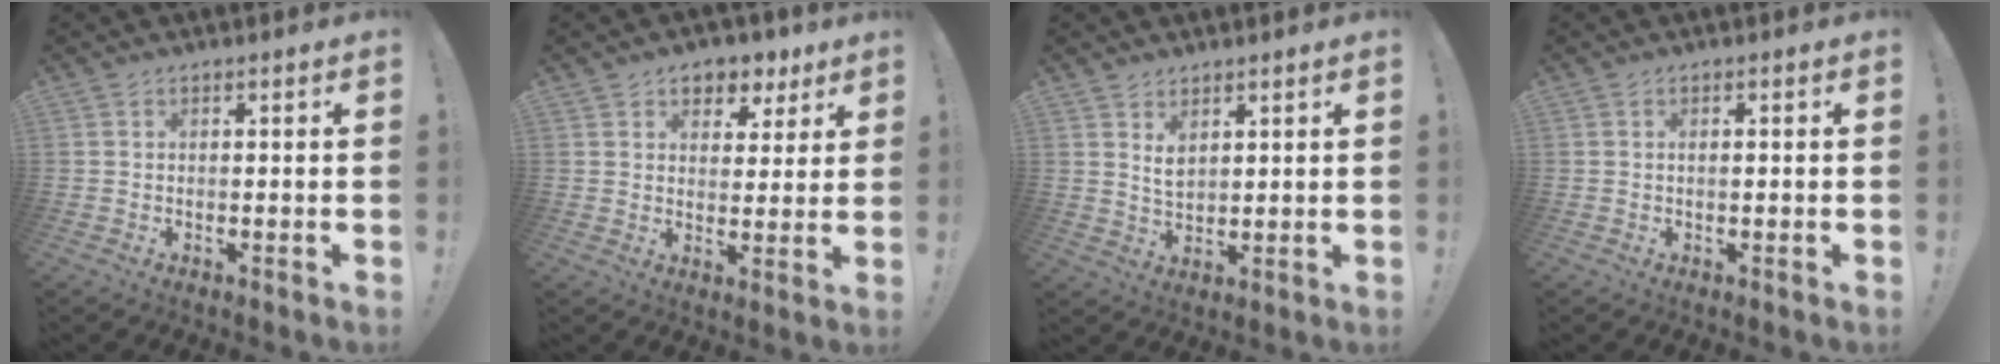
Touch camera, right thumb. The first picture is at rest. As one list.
[{"total": 6.4, "force": [4.0, 4.8, 1.6], "torque": [-0.006, -0.030, 0.073]}, {"total": 4.3, "force": [2.7, 2.5, 2.3], "torque": [-0.030, -0.017, 0.048]}, {"total": 0.7, "force": [-0.2, 0.2, 0.6], "torque": [-0.019, 0.005, -0.002]}]